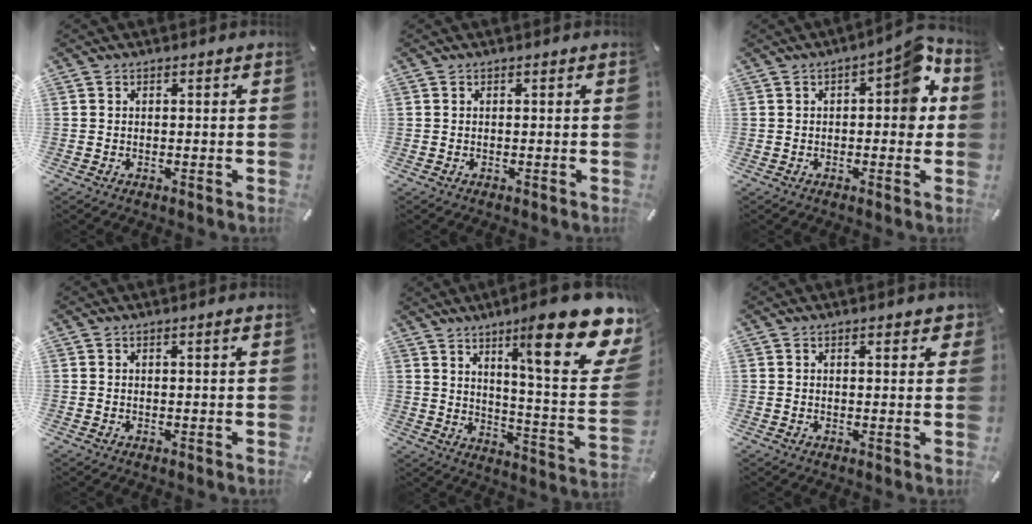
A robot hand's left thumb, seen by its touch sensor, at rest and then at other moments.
{"total": 0.0}
{"total": 8.6, "force": [2.0, 4.0, 7.3], "torque": [-0.076, -0.017, 0.023]}
{"total": 0.9, "force": [0.3, 0.0, 0.9], "torque": [-0.015, 0.001, 0.004]}
{"total": 23.9, "force": [14.6, 5.2, 18.2], "torque": [-0.266, -0.104, 0.224]}
{"total": 2.2, "force": [1.2, 1.1, 1.5], "torque": [-0.016, 0.000, 0.016]}